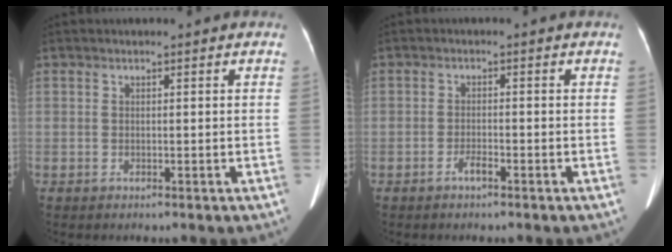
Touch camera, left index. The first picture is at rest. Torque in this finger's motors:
{"motor_torque": [0.15, 0.11, 0.03, 0.03]}